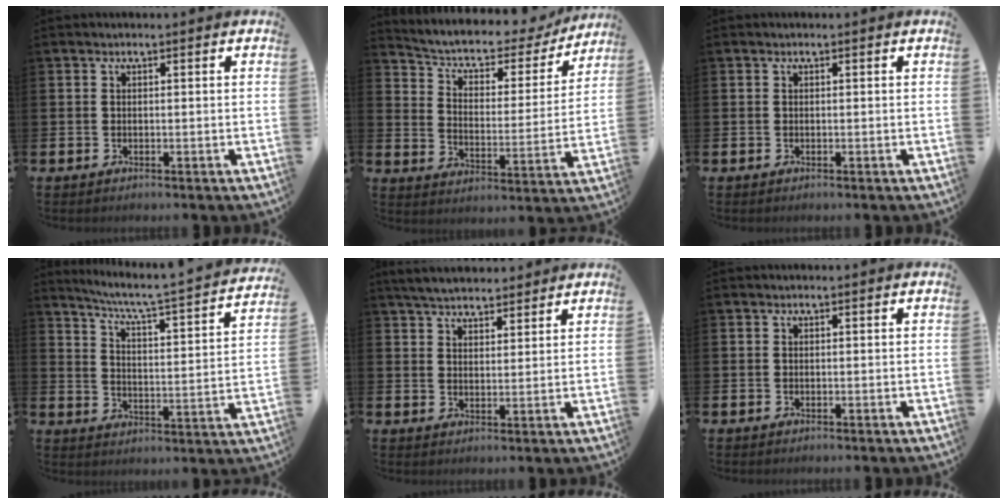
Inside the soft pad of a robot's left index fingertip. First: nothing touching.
{"total": 5.9, "force": [5.0, 2.6, 1.9], "torque": [-0.060, -0.037, 0.077]}
{"total": 0.0}
{"total": 5.3, "force": [4.6, 0.0, 2.5], "torque": [-0.071, -0.044, 0.068]}
{"total": 4.8, "force": [4.7, 1.0, 0.7], "torque": [-0.024, -0.017, 0.085]}
{"total": 0.0}